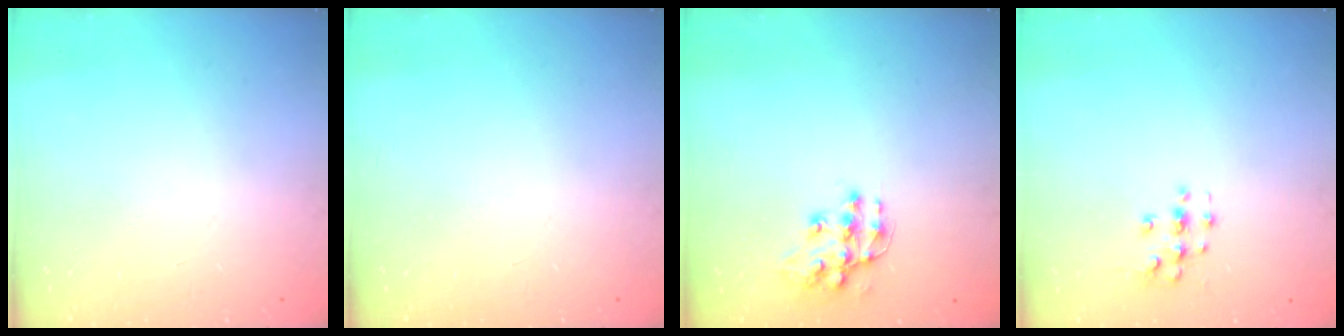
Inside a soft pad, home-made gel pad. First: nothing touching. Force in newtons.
{"total": 0.0}
{"total": 12.2, "press": 12.2, "slide": 0.9}
{"total": 3.9, "press": 3.8, "slide": 0.5}